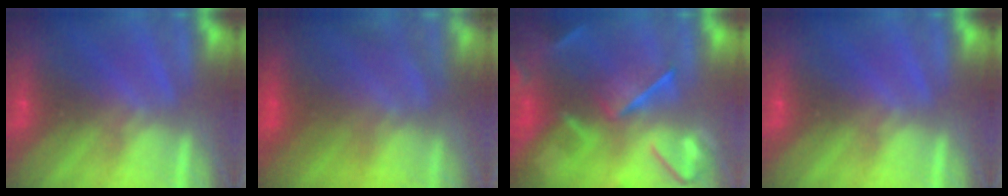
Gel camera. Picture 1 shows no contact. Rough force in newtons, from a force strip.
{"total": 7.7}
{"total": 7.6}
{"total": 0.0}